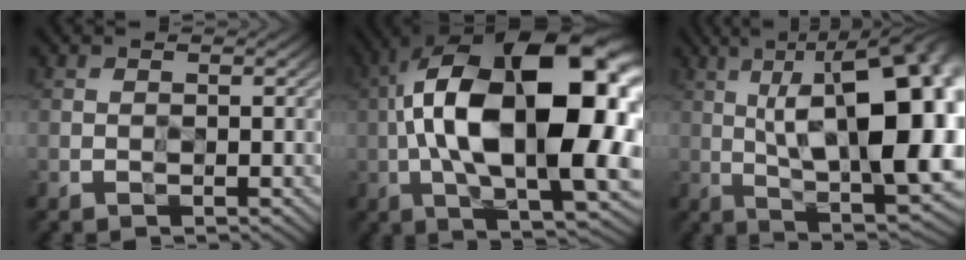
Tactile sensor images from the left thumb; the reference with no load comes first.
{"total": 19.9, "force": [0.1, 9.2, 17.7], "torque": [-0.310, 0.014, -0.012]}
{"total": 20.3, "force": [1.5, 8.6, 18.3], "torque": [-0.229, 0.050, 0.019]}